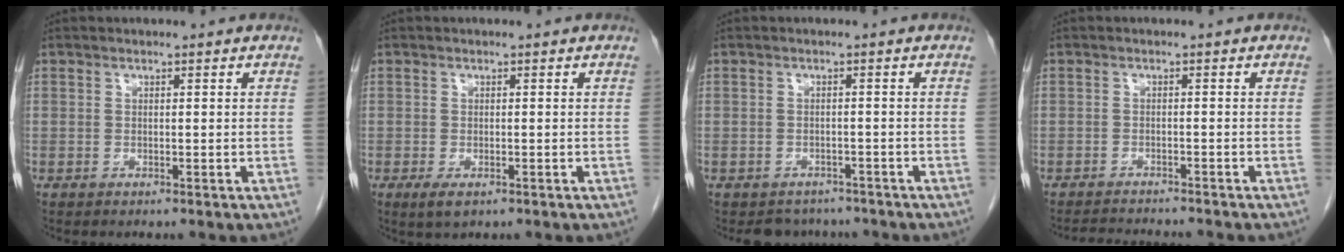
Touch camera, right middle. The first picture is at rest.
{"total": 2.3, "force": [-1.2, 0.9, 1.7], "torque": [-0.036, -0.004, -0.016]}
{"total": 4.0, "force": [-3.5, 1.9, -0.2], "torque": [0.005, 0.005, -0.048]}
{"total": 5.4, "force": [-5.2, 0.2, 1.4], "torque": [-0.018, -0.011, -0.079]}